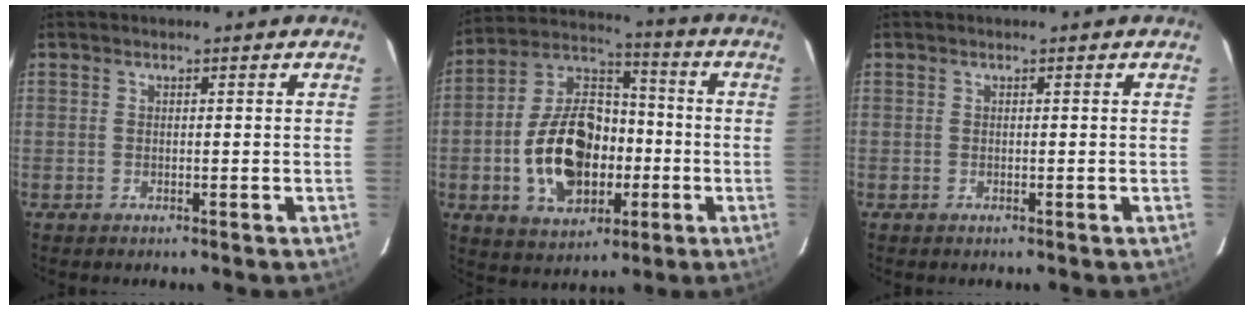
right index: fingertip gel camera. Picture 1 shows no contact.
{"total": 17.8, "force": [-4.1, 11.2, 13.1], "torque": [-0.267, 0.021, -0.058]}
{"total": 0.0}